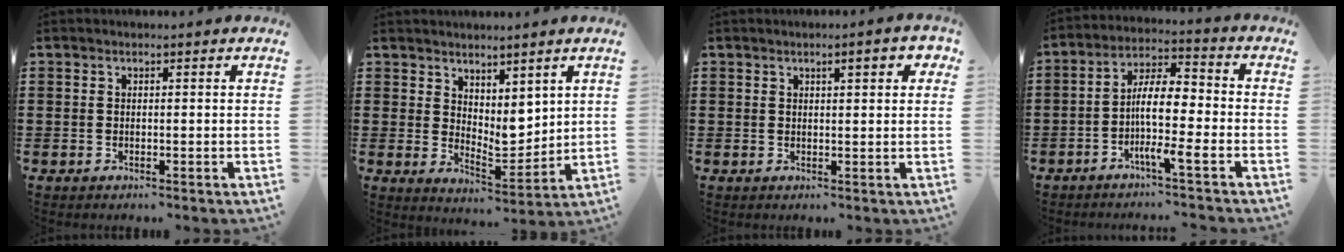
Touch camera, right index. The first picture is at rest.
{"total": 4.9, "force": [3.5, 2.7, 2.1], "torque": [-0.048, -0.021, 0.065]}
{"total": 2.7, "force": [1.1, 0.6, 2.4], "torque": [-0.033, -0.002, 0.014]}
{"total": 8.1, "force": [-2.8, 1.8, 7.4], "torque": [-0.149, -0.005, -0.057]}